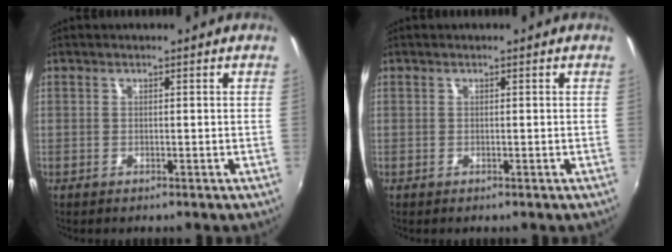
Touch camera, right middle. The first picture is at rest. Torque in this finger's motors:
{"motor_torque": [0.03, -0.09, 0.01, 0.00]}